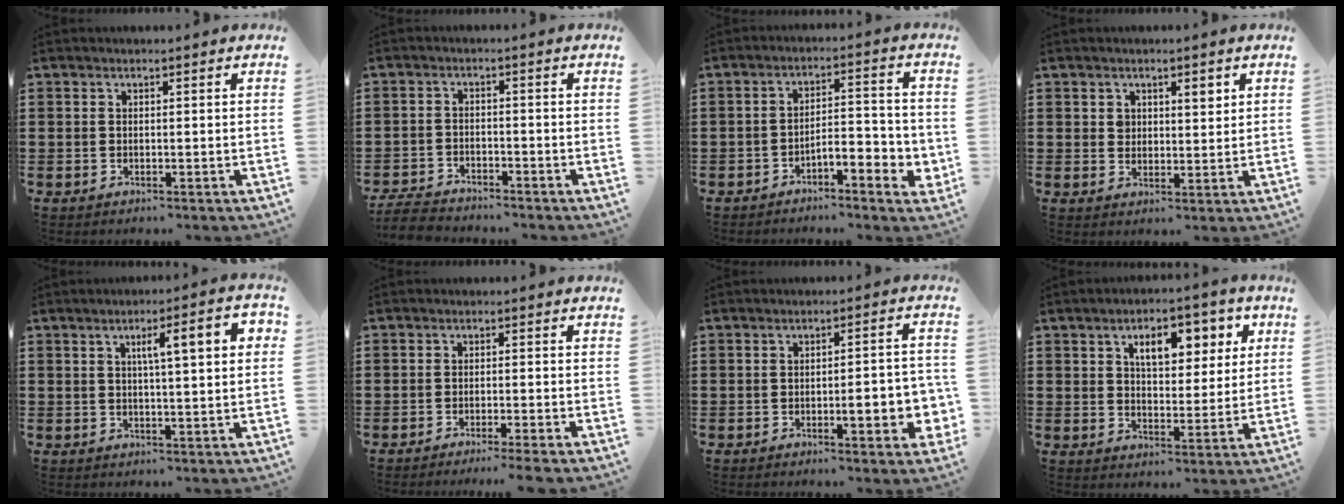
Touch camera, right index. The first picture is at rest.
{"total": 4.0, "force": [-3.9, 0.8, 0.6], "torque": [-0.026, -0.001, -0.085]}
{"total": 4.5, "force": [-3.1, 1.3, 2.9], "torque": [-0.050, 0.009, -0.059]}
{"total": 2.4, "force": [1.3, 1.5, 1.3], "torque": [-0.014, -0.001, 0.020]}
{"total": 6.5, "force": [1.7, 1.2, 6.1], "torque": [-0.105, -0.002, 0.019]}
{"total": 1.9, "force": [-1.6, -0.3, 1.0], "torque": [-0.016, -0.002, -0.031]}
{"total": 6.0, "force": [-1.5, 1.5, 5.5], "torque": [-0.073, -0.007, -0.027]}
{"total": 7.5, "force": [3.4, 3.7, 5.5], "torque": [-0.092, 0.001, 0.050]}